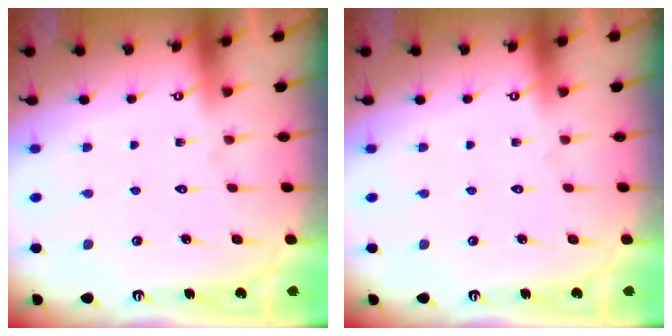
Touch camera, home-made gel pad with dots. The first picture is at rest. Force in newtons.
{"total": 0.0}